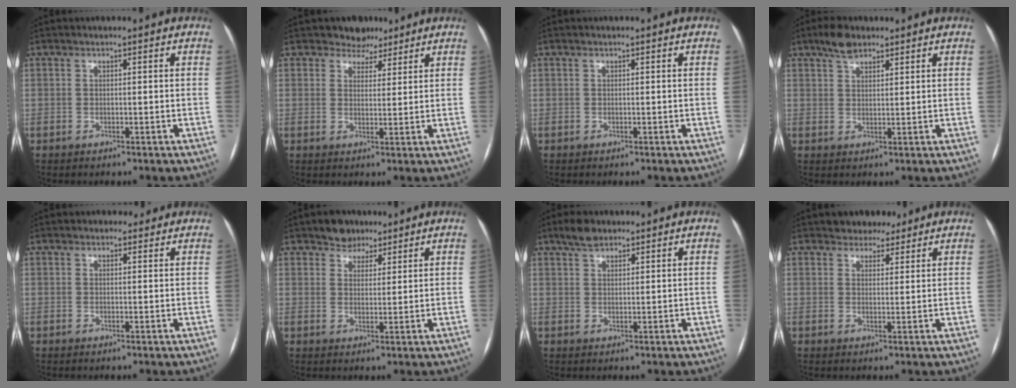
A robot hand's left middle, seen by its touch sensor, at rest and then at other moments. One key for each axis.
{"total": 4.1, "fx": 3.2, "fy": 2.6, "fz": 0.1, "tx": 0.006, "ty": 0.003, "tz": 0.044}
{"total": 0.0}
{"total": 3.9, "fx": 2.9, "fy": 1.7, "fz": 2.0, "tx": -0.043, "ty": 0.012, "tz": 0.054}
{"total": 1.8, "fx": 1.5, "fy": 1.1, "fz": 0.0, "tx": 0.004, "ty": 0.007, "tz": 0.015}
{"total": 4.1, "fx": 3.1, "fy": 2.6, "fz": 0.7, "tx": -0.007, "ty": 0.004, "tz": 0.048}
{"total": 3.4, "fx": 2.6, "fy": 1.5, "fz": 1.6, "tx": -0.035, "ty": 0.012, "tz": 0.048}
{"total": 4.1, "fx": 3.4, "fy": 2.2, "fz": 0.6, "tx": -0.003, "ty": 0.006, "tz": 0.048}